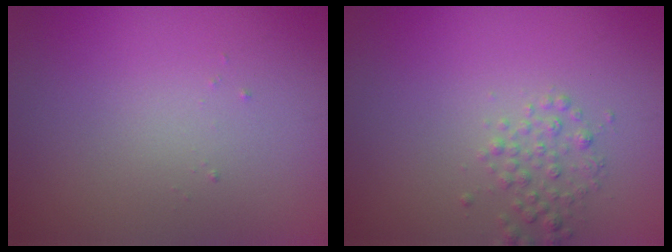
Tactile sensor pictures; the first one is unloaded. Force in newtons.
{"total": 1.7, "press": 1.7, "slide": 0.0}